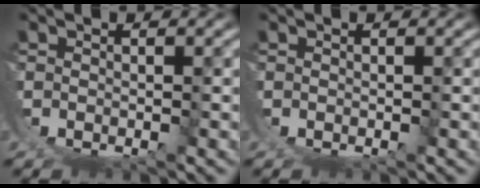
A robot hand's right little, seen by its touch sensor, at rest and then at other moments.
{"total": 0.0}